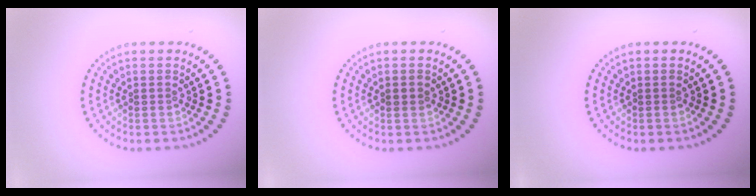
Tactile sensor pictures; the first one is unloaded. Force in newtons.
{"total": 1.0, "press": 1.0, "slide": 0.0}
{"total": 0.0}